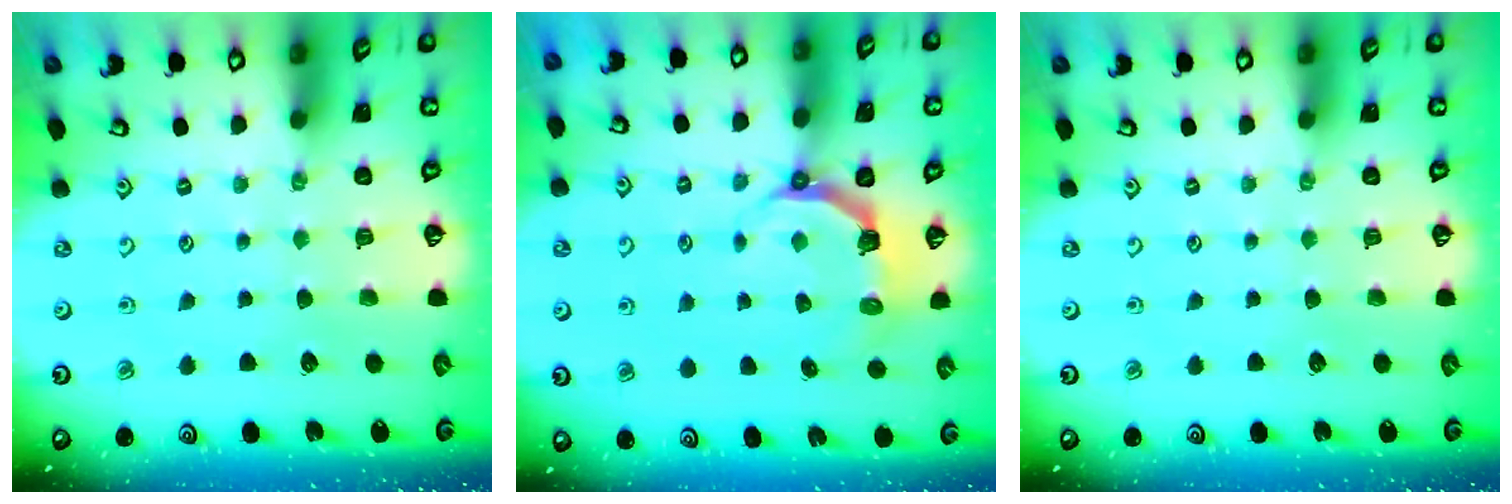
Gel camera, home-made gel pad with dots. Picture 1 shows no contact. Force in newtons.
{"total": 5.4, "press": 3.7, "slide": 3.9}
{"total": 0.0}